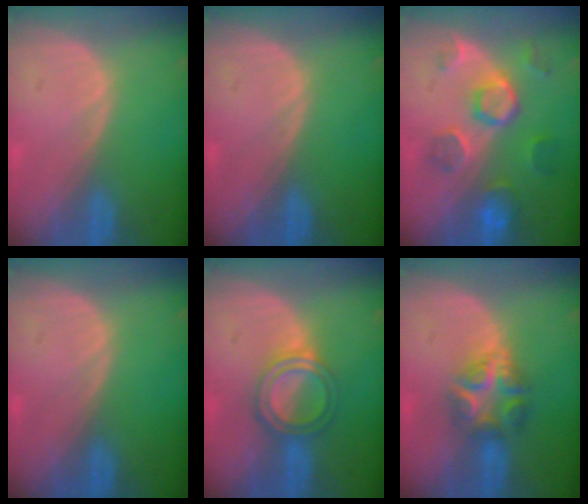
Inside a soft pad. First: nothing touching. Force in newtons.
{"total": 0.0}
{"total": 8.6, "press": 7.7, "slide": 3.8}
{"total": 0.0}
{"total": 5.6, "press": 5.3, "slide": 1.7}
{"total": 6.1, "press": 6.1, "slide": 0.9}